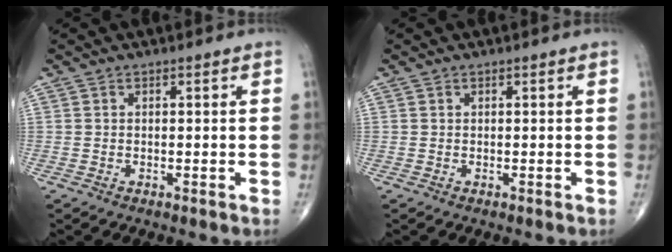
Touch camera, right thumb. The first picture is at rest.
{"total": 0.0}